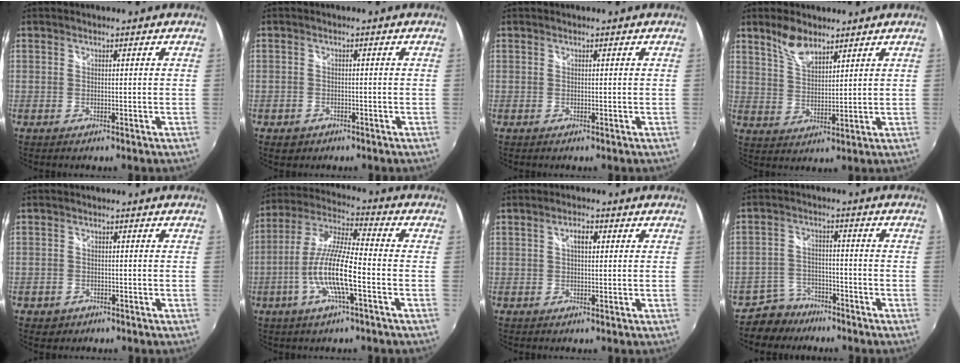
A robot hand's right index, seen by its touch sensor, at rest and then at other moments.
{"total": 2.7, "force": [-1.5, 2.2, 0.7], "torque": [-0.022, -0.001, -0.023]}
{"total": 0.0}
{"total": 6.3, "force": [4.7, 2.6, 3.3], "torque": [-0.056, 0.003, 0.092]}
{"total": 2.7, "force": [-1.3, 2.2, 0.6], "torque": [-0.020, -0.001, -0.019]}
{"total": 12.8, "force": [-4.3, 1.8, 11.9], "torque": [-0.238, -0.005, -0.083]}
{"total": 2.3, "force": [0.6, 1.0, 2.0], "torque": [-0.035, 0.007, 0.007]}
{"total": 6.5, "force": [-5.1, 3.9, 0.5], "torque": [-0.027, 0.015, -0.088]}